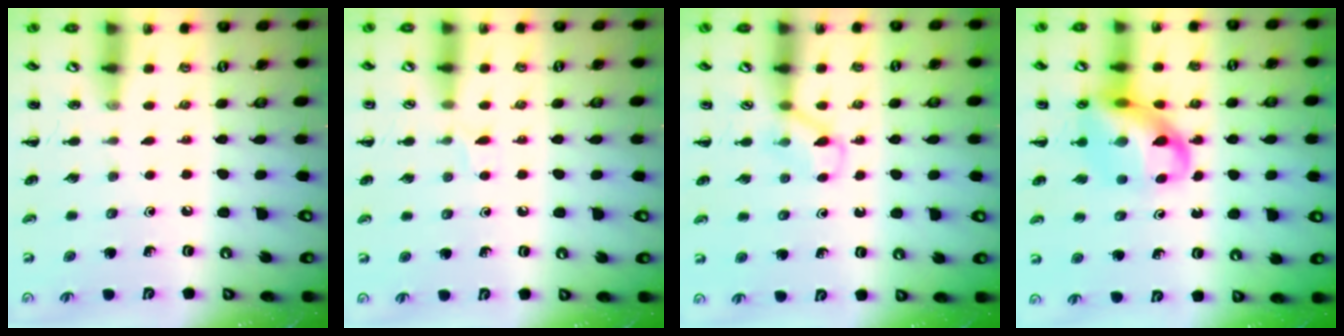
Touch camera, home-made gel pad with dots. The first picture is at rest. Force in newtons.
{"total": 4.2, "press": 3.9, "slide": 1.5}
{"total": 4.0, "press": 3.8, "slide": 1.2}
{"total": 13.6, "press": 13.1, "slide": 3.6}